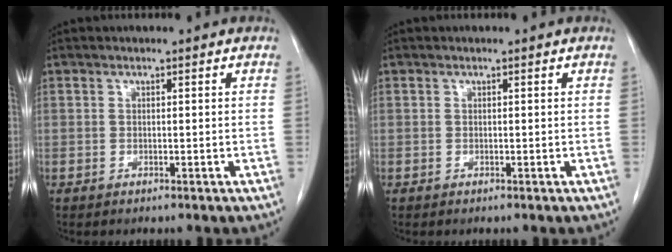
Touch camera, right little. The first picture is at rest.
{"total": 0.0}